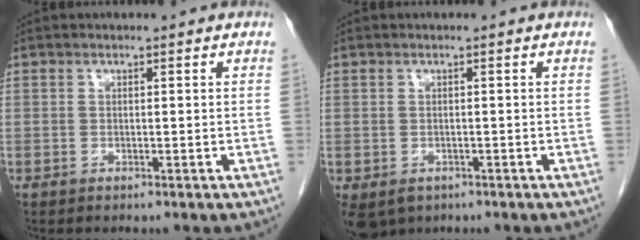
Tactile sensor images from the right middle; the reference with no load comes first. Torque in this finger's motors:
{"motor_torque": [0.49, -0.29, 0.03, 0.04]}